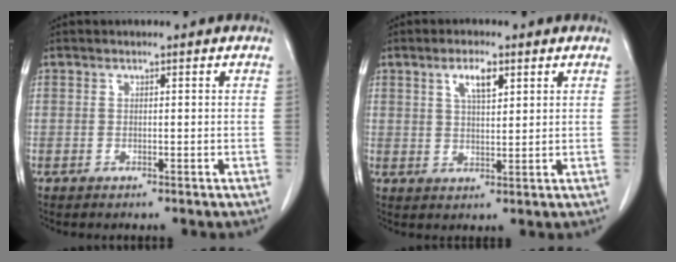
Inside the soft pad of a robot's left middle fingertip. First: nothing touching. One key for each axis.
{"total": 4.3, "fx": 2.3, "fy": 1.1, "fz": 3.5, "tx": -0.068, "ty": 0.001, "tz": 0.041}